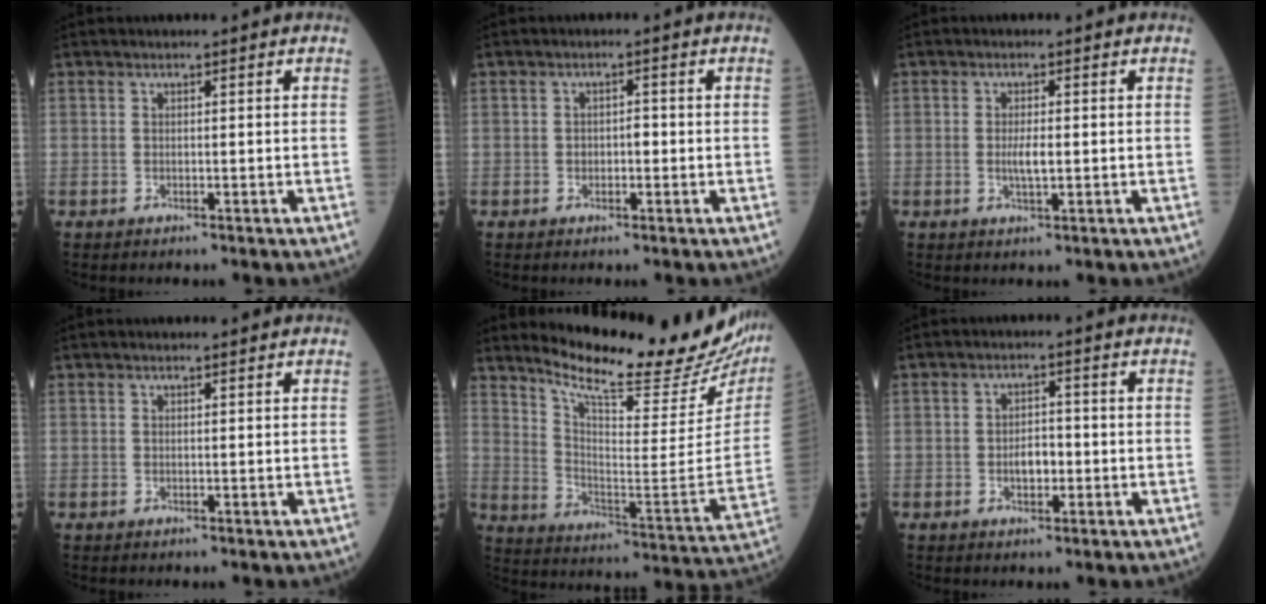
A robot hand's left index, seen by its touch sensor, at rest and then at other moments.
{"total": 1.7, "force": [-0.3, 1.0, 1.4], "torque": [-0.018, 0.005, -0.005]}
{"total": 2.6, "force": [-0.2, 0.6, 2.5], "torque": [-0.052, -0.002, -0.002]}
{"total": 0.9, "force": [0.9, 0.0, 0.3], "torque": [-0.006, 0.007, 0.016]}
{"total": 24.6, "force": [21.8, 2.6, 11.1], "torque": [-0.184, -0.088, 0.299]}
{"total": 3.1, "force": [-0.8, 1.7, 2.5], "torque": [-0.042, 0.005, -0.011]}